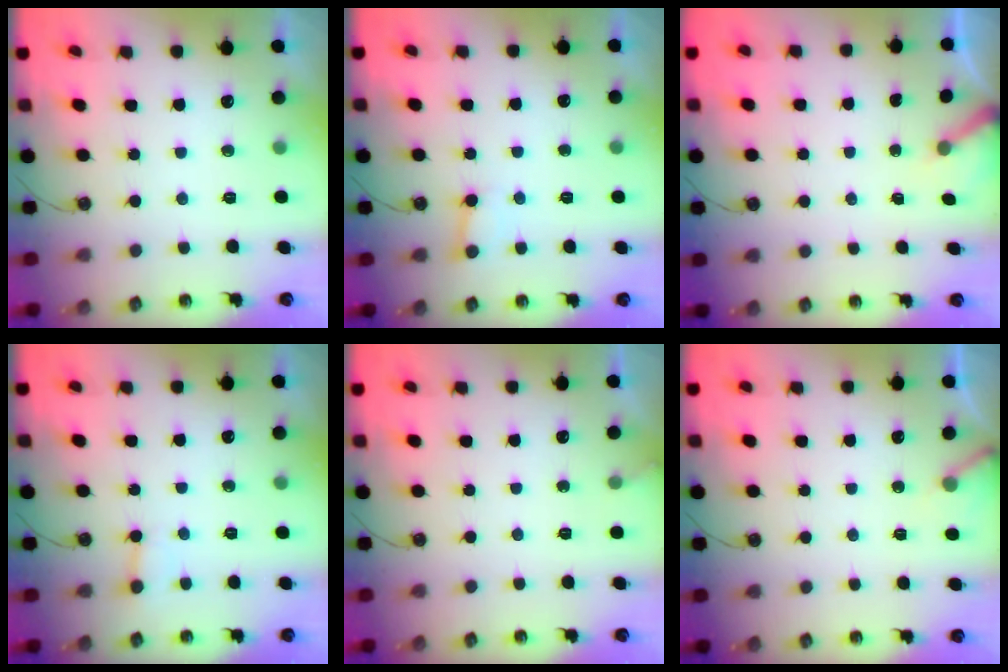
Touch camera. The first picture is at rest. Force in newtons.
{"total": 4.8, "press": 4.7, "slide": 0.4}
{"total": 2.5, "press": 2.5, "slide": 0.3}
{"total": 2.0, "press": 2.0, "slide": 0.0}
{"total": 2.8, "press": 2.8, "slide": 0.2}
{"total": 4.0, "press": 4.0, "slide": 0.2}